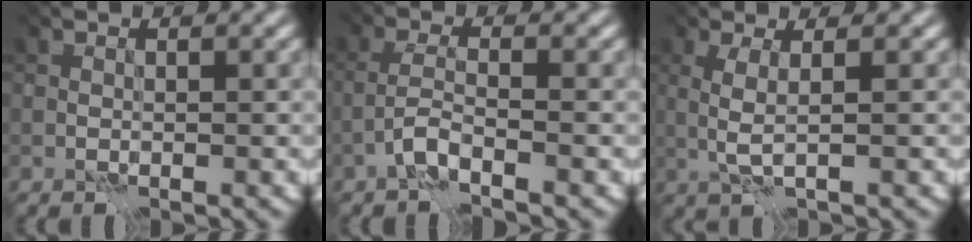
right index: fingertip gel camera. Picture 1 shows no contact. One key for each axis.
{"total": 4.0, "fx": -3.8, "fy": -1.0, "fz": 0.8, "tx": -0.034, "ty": -0.013, "tz": -0.053}
{"total": 2.3, "fx": -1.7, "fy": -0.7, "fz": 1.3, "tx": -0.045, "ty": -0.015, "tz": -0.008}